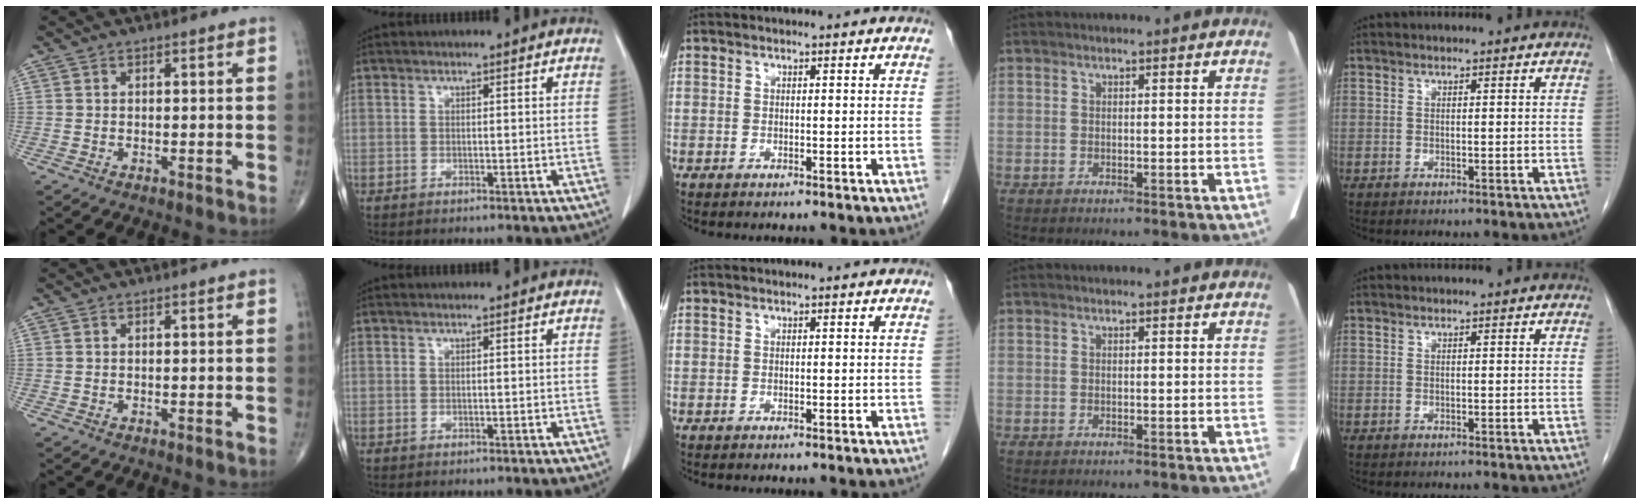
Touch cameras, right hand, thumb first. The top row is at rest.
{}